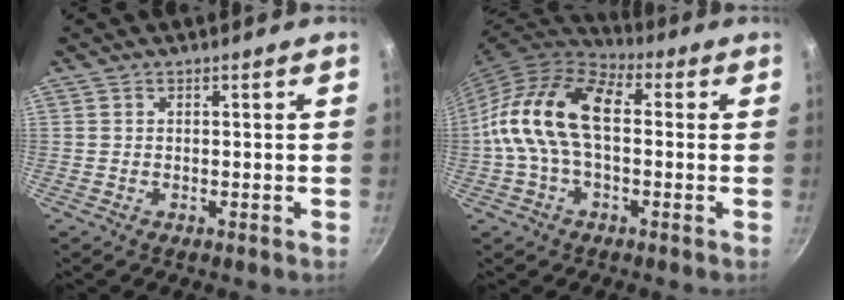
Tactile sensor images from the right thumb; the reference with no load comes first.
{"total": 16.3, "force": [0.6, 9.6, 13.2], "torque": [-0.238, 0.035, -0.011]}